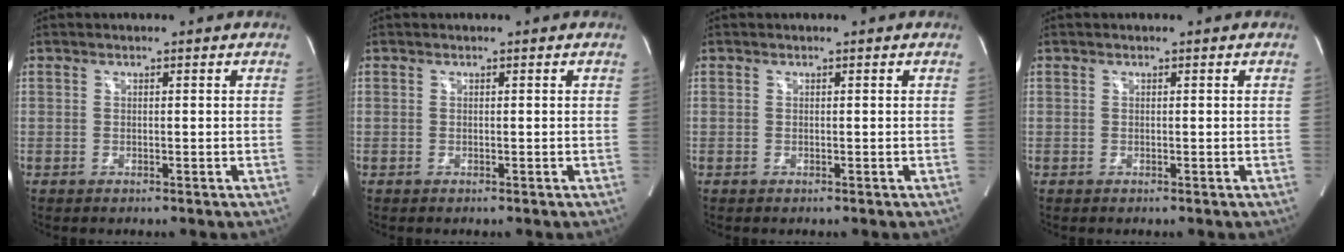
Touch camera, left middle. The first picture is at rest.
{"total": 0.0}
{"total": 0.0}
{"total": 0.0}